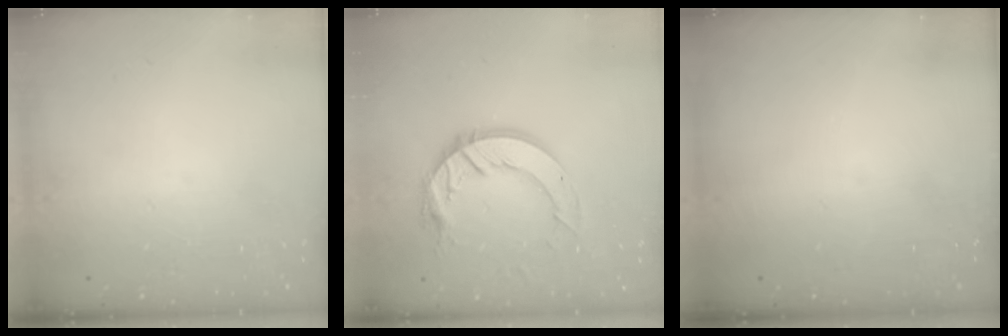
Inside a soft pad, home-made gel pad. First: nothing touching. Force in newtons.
{"total": 13.6, "press": 13.6, "slide": 1.2}
{"total": 0.0}